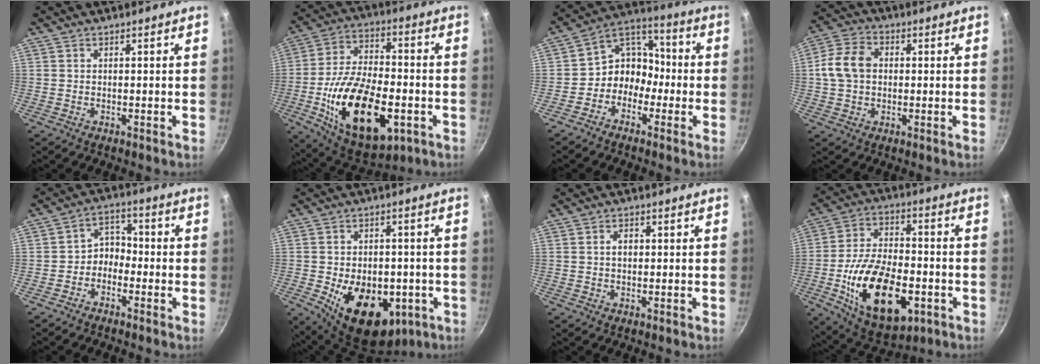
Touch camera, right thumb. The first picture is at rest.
{"total": 23.9, "force": [-6.6, 12.5, 19.2], "torque": [-0.321, 0.021, -0.102]}
{"total": 9.0, "force": [-2.9, 7.5, 4.0], "torque": [-0.021, 0.055, -0.074]}
{"total": 9.0, "force": [0.6, 6.8, 5.8], "torque": [-0.097, 0.019, -0.001]}
{"total": 4.9, "force": [-2.1, 3.8, 2.4], "torque": [-0.011, 0.040, -0.049]}
{"total": 17.4, "force": [-4.9, 11.5, 12.2], "torque": [-0.154, -0.001, -0.054]}
{"total": 2.1, "force": [0.2, 1.5, 1.4], "torque": [-0.016, 0.005, 0.001]}
{"total": 22.1, "force": [-6.4, 12.1, 17.4], "torque": [-0.285, 0.022, -0.098]}